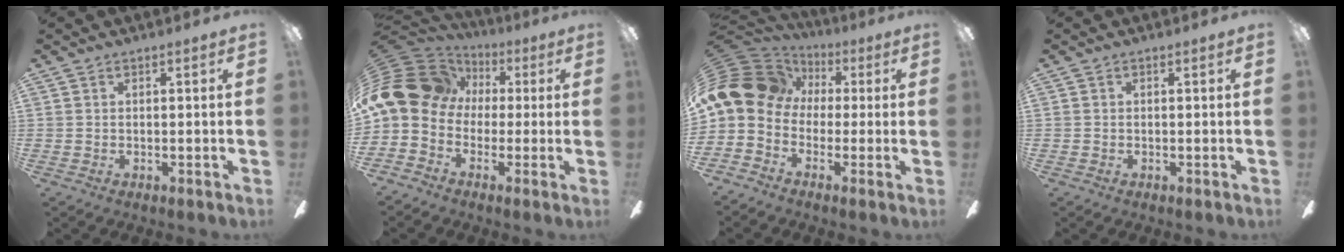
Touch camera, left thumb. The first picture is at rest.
{"total": 16.2, "force": [2.0, 12.9, 9.6], "torque": [-0.213, 0.003, 0.036]}
{"total": 14.6, "force": [1.5, 11.6, 8.8], "torque": [-0.200, 0.000, 0.024]}
{"total": 0.0}